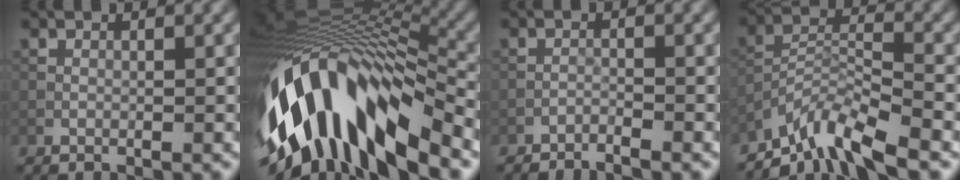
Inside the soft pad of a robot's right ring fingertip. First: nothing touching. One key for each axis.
{"total": 14.9, "fx": -5.2, "fy": 7.1, "fz": 12.1, "tx": -0.234, "ty": 0.000, "tz": -0.083}
{"total": 1.6, "fx": -1.6, "fy": 0.0, "fz": 0.3, "tx": -0.007, "ty": -0.002, "tz": -0.033}
{"total": 6.8, "fx": -5.7, "fy": 1.0, "fz": 3.5, "tx": -0.059, "ty": -0.003, "tz": -0.114}